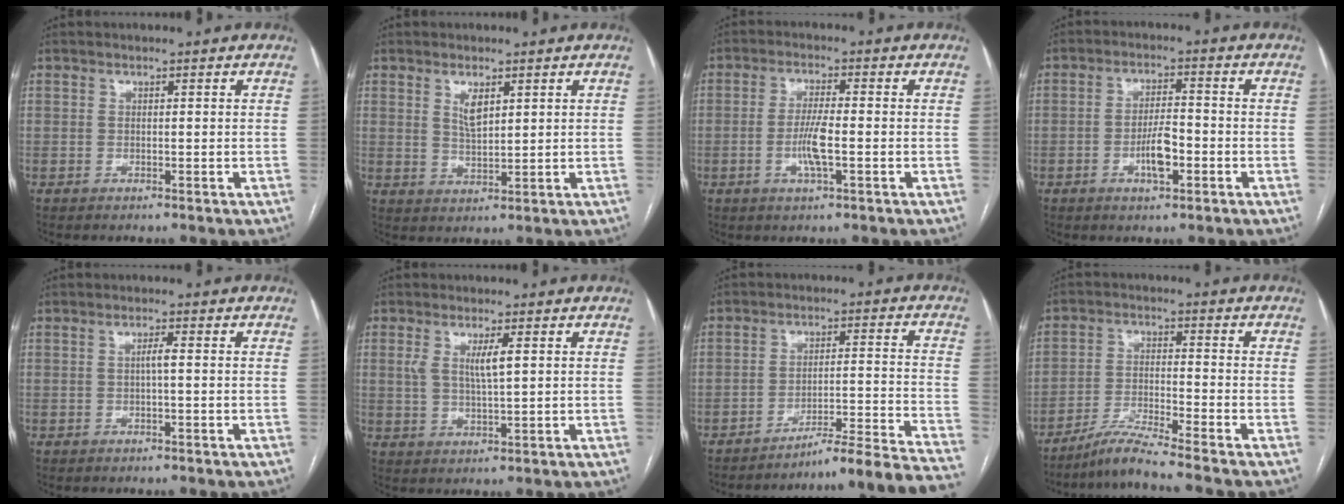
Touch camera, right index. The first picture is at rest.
{"total": 3.4, "force": [1.7, 1.2, 2.7], "torque": [-0.057, -0.002, 0.038]}
{"total": 5.2, "force": [-1.4, 0.5, 5.0], "torque": [-0.104, -0.004, -0.025]}
{"total": 5.3, "force": [-2.0, 1.4, 4.7], "torque": [-0.090, 0.003, -0.035]}
{"total": 1.5, "force": [-0.1, 0.0, 1.5], "torque": [-0.026, 0.003, -0.001]}
{"total": 4.2, "force": [1.2, 0.7, 4.0], "torque": [-0.081, 0.001, 0.024]}
{"total": 19.7, "force": [-18.5, -3.5, 5.7], "torque": [-0.026, -0.009, -0.249]}
{"total": 6.9, "force": [-6.1, -1.8, 2.8], "torque": [-0.057, -0.024, -0.115]}